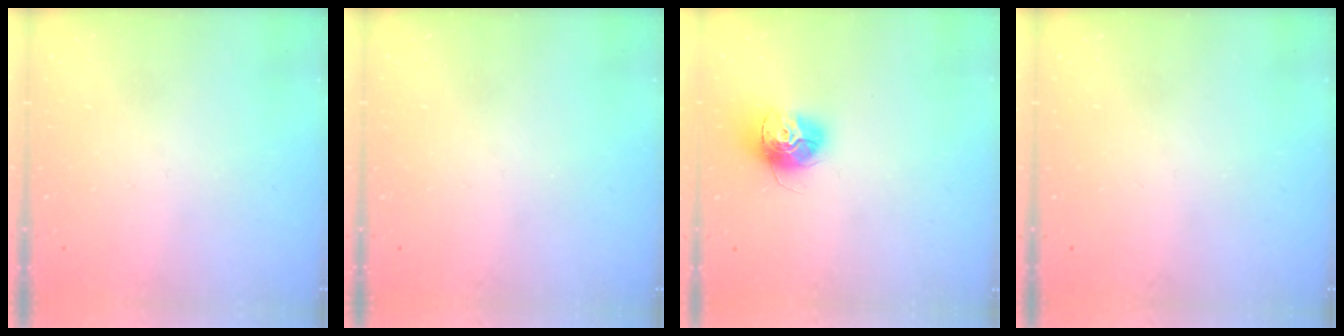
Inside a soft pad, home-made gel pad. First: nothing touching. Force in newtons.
{"total": 0.0}
{"total": 15.0, "press": 14.9, "slide": 1.5}
{"total": 0.0}